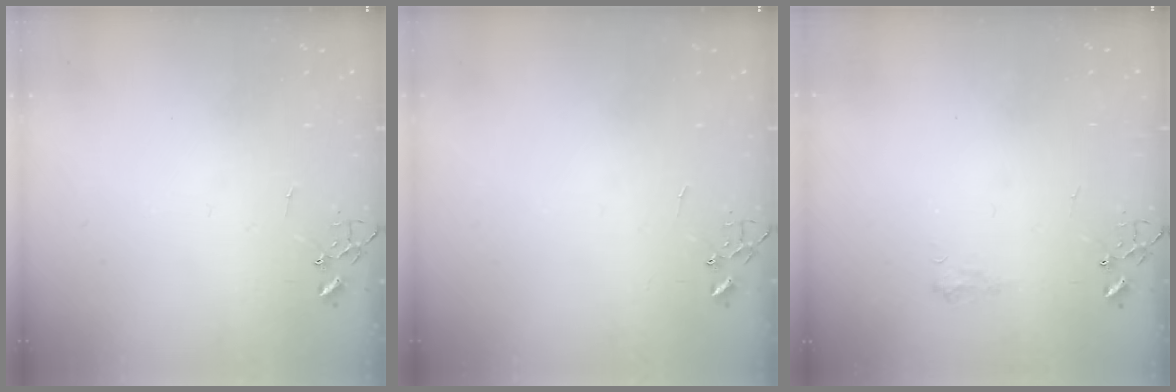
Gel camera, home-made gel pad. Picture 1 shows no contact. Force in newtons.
{"total": 0.0}
{"total": 6.3, "press": 6.3, "slide": 0.8}